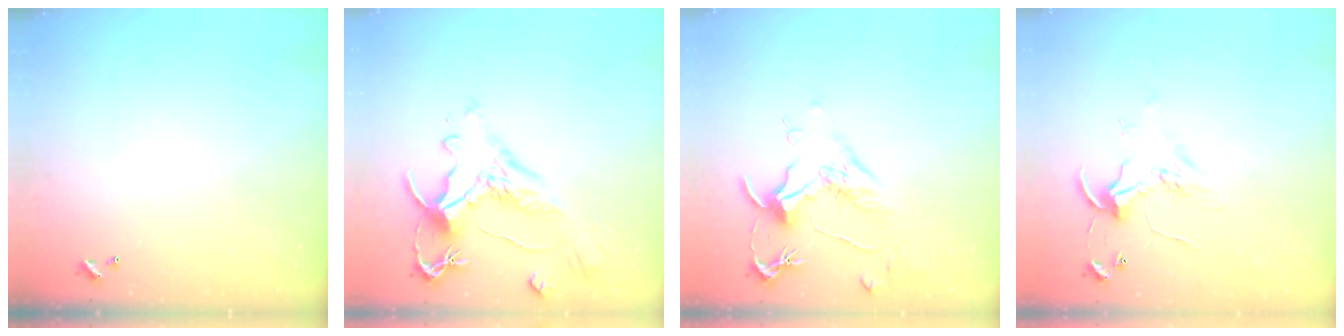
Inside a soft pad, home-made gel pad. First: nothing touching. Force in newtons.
{"total": 1.6, "press": 0.0, "slide": 1.6}
{"total": 1.6, "press": 1.4, "slide": 0.9}
{"total": 2.5, "press": 2.5, "slide": 0.2}